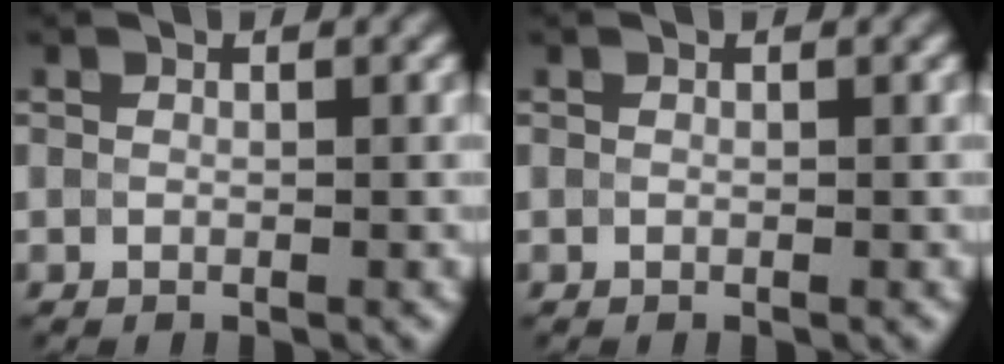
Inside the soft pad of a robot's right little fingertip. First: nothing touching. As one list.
[{"total": 0.0}]